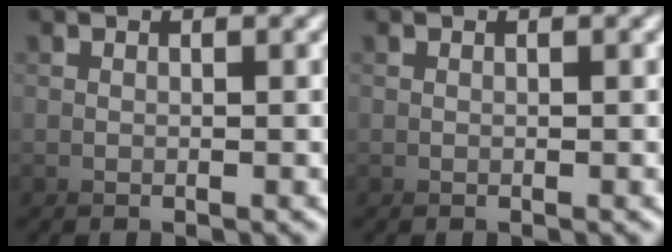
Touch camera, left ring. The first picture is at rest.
{"total": 0.0}